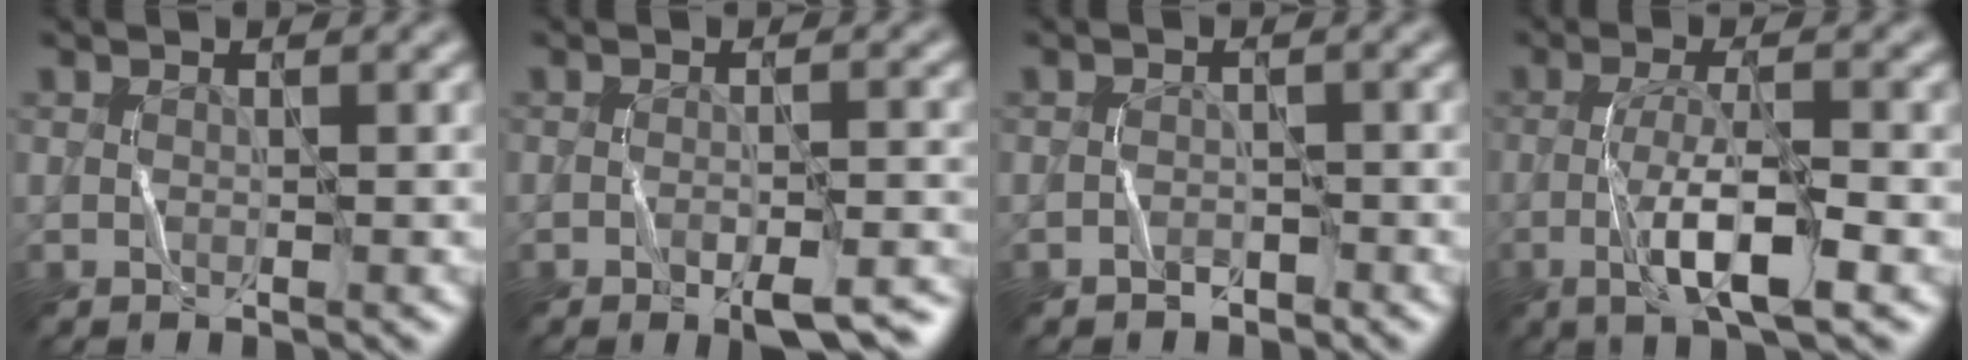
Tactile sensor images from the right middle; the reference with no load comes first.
{"total": 4.7, "force": [-3.0, 1.1, 3.4], "torque": [-0.050, 0.005, -0.040]}
{"total": 0.8, "force": [-0.7, 0.4, -0.2], "torque": [0.006, 0.010, -0.011]}
{"total": 5.7, "force": [-2.1, 1.2, 5.2], "torque": [-0.094, 0.012, -0.041]}